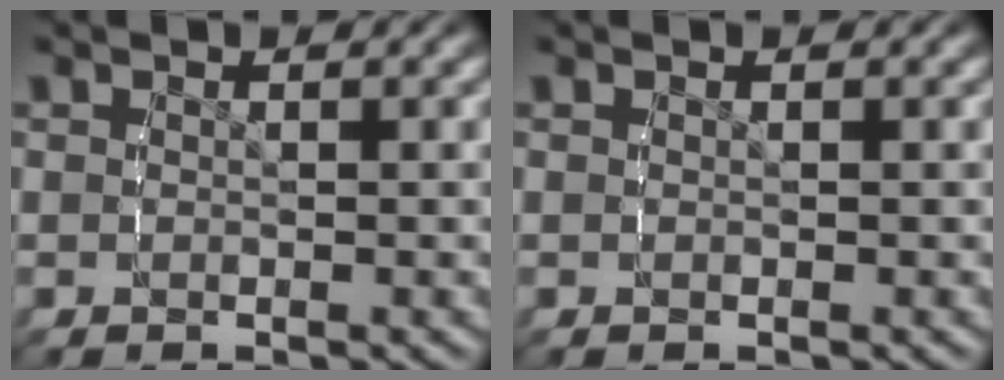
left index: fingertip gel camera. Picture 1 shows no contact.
{"total": 0.0}